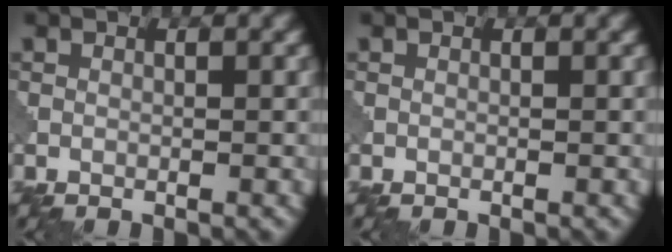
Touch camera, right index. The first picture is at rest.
{"total": 0.0}